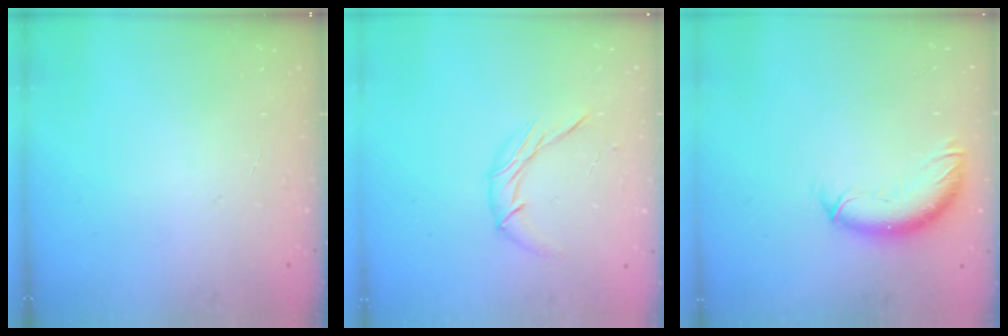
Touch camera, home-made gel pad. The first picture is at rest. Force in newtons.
{"total": 6.8, "press": 6.8, "slide": 0.7}
{"total": 10.3, "press": 10.2, "slide": 1.4}